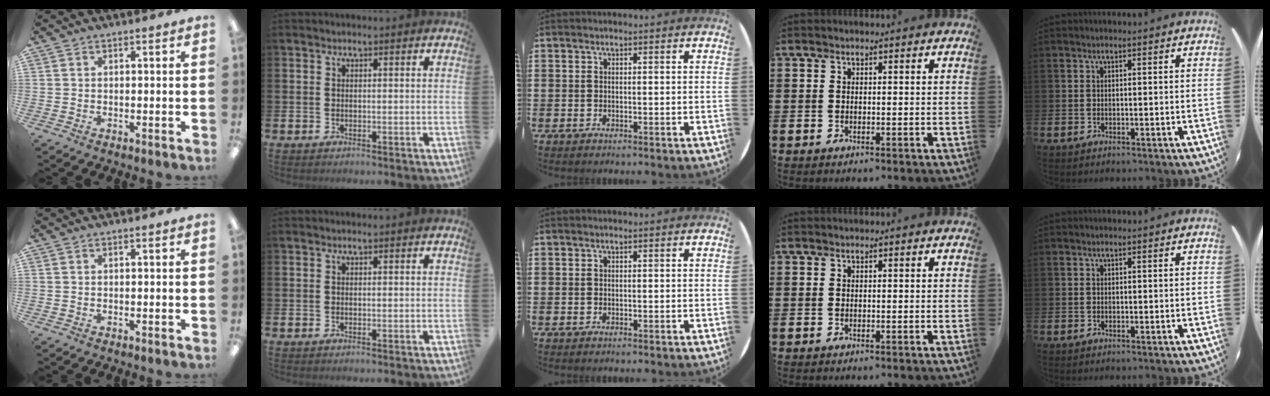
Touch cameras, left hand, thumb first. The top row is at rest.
{}